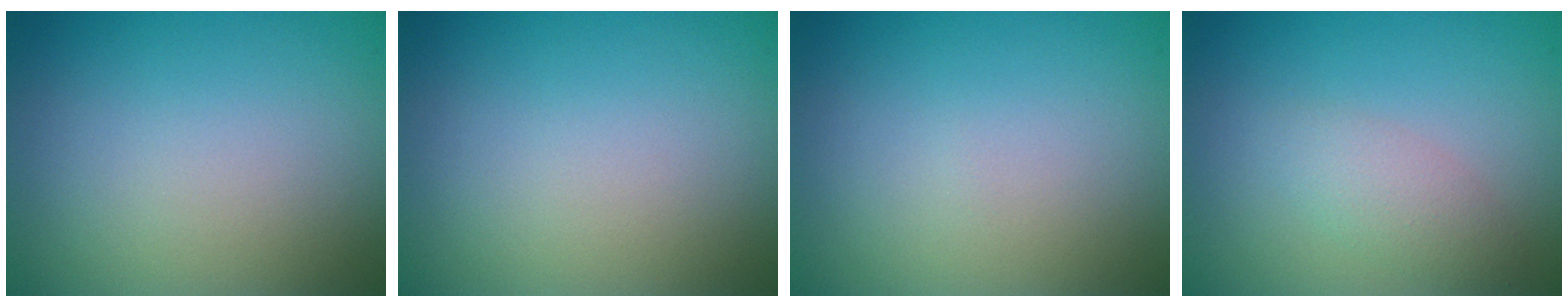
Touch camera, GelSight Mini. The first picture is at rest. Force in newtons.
{"total": 0.0}
{"total": 0.0}
{"total": 2.2, "press": 2.2, "slide": 0.1}